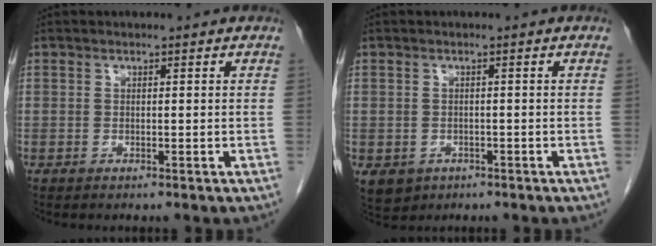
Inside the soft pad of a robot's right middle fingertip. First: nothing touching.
{"total": 5.7, "force": [-2.7, 4.7, 1.8], "torque": [-0.041, -0.003, -0.033]}